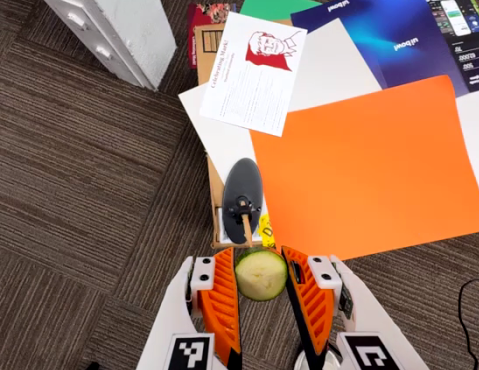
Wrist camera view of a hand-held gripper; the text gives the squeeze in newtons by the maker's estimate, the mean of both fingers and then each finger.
{"total": 9.1, "left": 9.2, "right": 8.9}